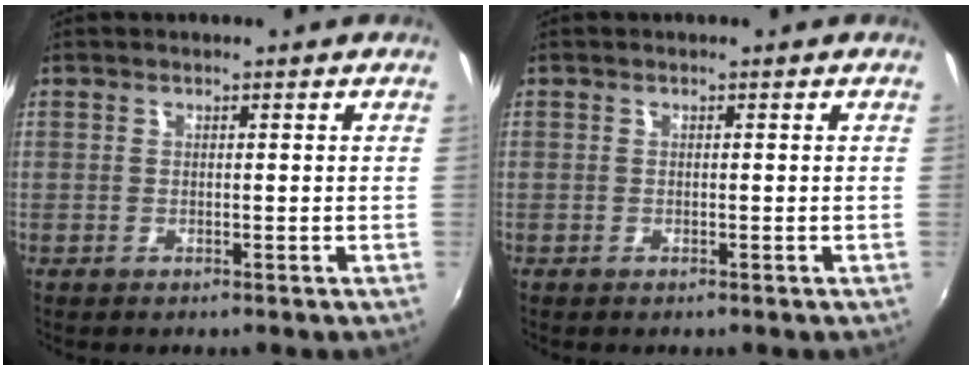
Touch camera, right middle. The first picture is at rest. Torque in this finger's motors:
{"motor_torque": [0.62, -0.37, 0.20, -0.02]}